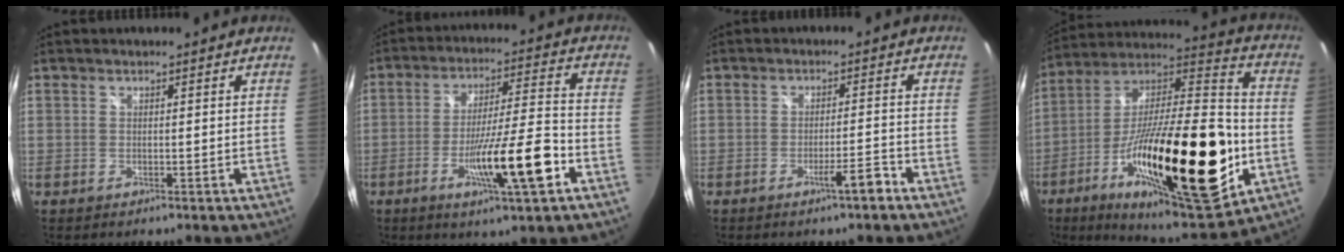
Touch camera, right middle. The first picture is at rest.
{"total": 14.1, "force": [-6.0, 0.9, 12.8], "torque": [-0.228, -0.018, -0.100]}
{"total": 4.2, "force": [-2.8, 0.0, 3.1], "torque": [-0.056, -0.004, -0.043]}
{"total": 34.7, "force": [-11.3, 10.0, 31.3], "torque": [-0.533, -0.045, -0.181]}